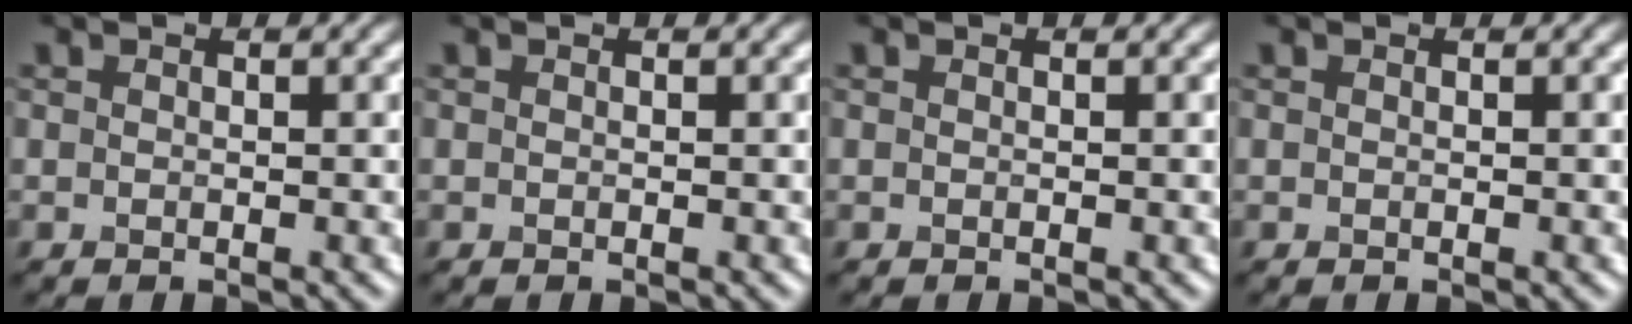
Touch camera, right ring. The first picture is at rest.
{"total": 0.0}
{"total": 0.0}
{"total": 0.0}